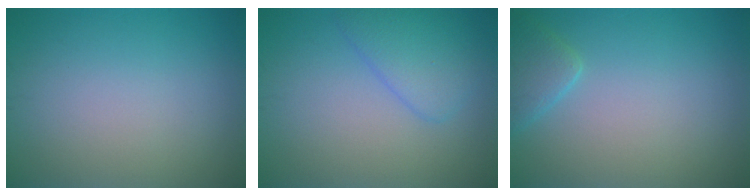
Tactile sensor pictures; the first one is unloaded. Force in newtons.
{"total": 3.4, "press": 3.4, "slide": 0.2}
{"total": 2.2, "press": 2.2, "slide": 0.1}